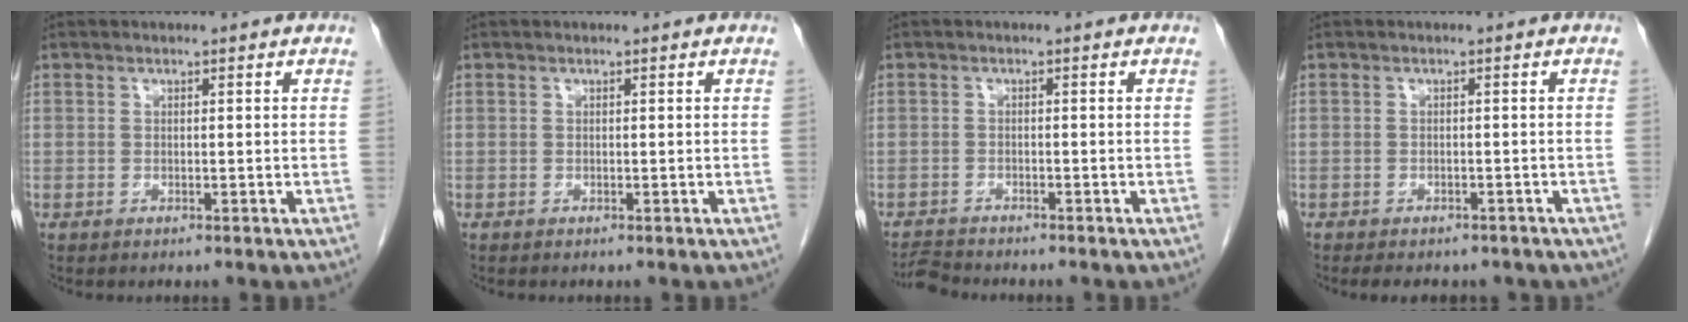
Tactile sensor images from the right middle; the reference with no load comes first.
{"total": 0.0}
{"total": 2.5, "force": [-2.5, -0.2, 0.2], "torque": [-0.004, -0.014, -0.043]}
{"total": 8.3, "force": [-6.8, 3.6, 3.2], "torque": [-0.043, 0.003, -0.069]}